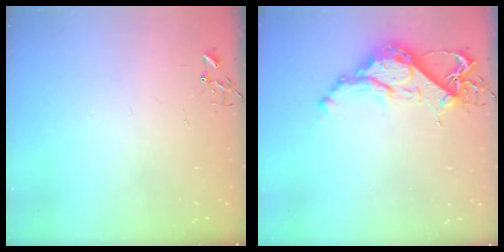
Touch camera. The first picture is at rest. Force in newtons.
{"total": 12.8, "press": 12.7, "slide": 1.0}